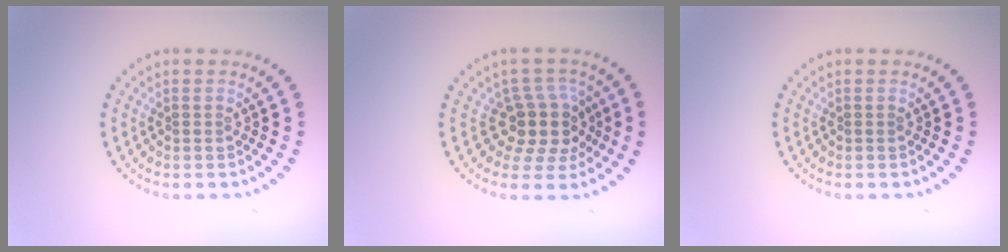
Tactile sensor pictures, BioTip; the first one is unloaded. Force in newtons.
{"total": 4.0, "press": 3.1, "slide": 2.5}
{"total": 0.0}